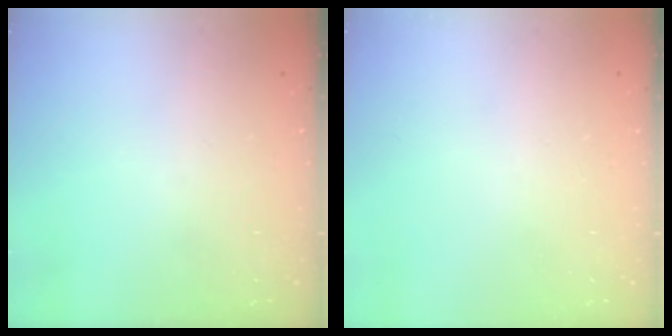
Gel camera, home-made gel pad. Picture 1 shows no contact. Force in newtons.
{"total": 0.0}